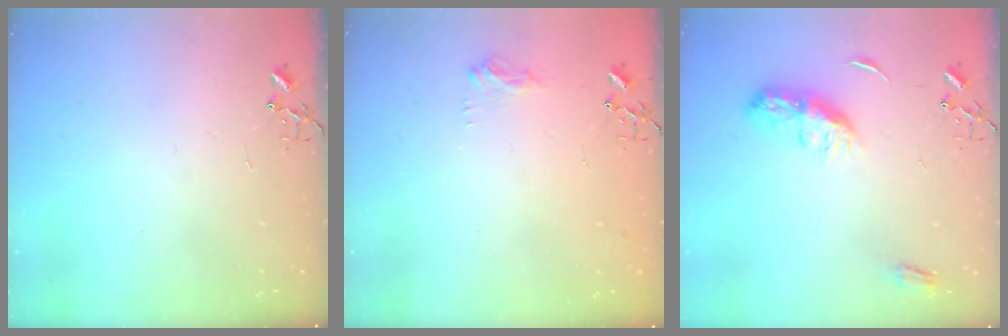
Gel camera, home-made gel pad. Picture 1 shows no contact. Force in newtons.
{"total": 8.4, "press": 8.4, "slide": 0.3}
{"total": 9.1, "press": 9.1, "slide": 0.1}